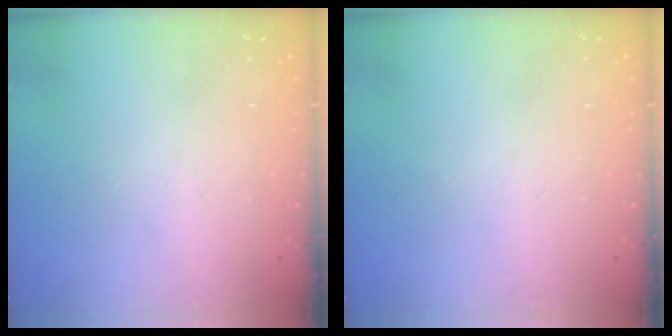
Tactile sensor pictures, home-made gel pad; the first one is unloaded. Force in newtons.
{"total": 0.0}